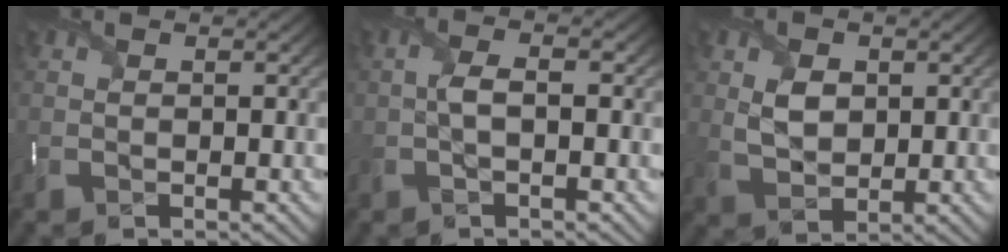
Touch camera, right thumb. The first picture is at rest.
{"total": 2.6, "force": [-0.3, 0.8, 2.4], "torque": [-0.057, 0.002, -0.007]}
{"total": 4.4, "force": [0.9, 3.1, 3.0], "torque": [-0.066, -0.006, 0.019]}